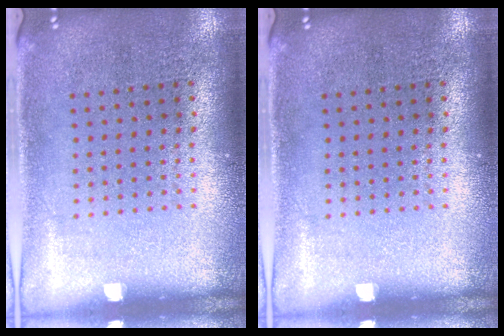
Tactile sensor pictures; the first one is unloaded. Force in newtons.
{"total": 0.0}